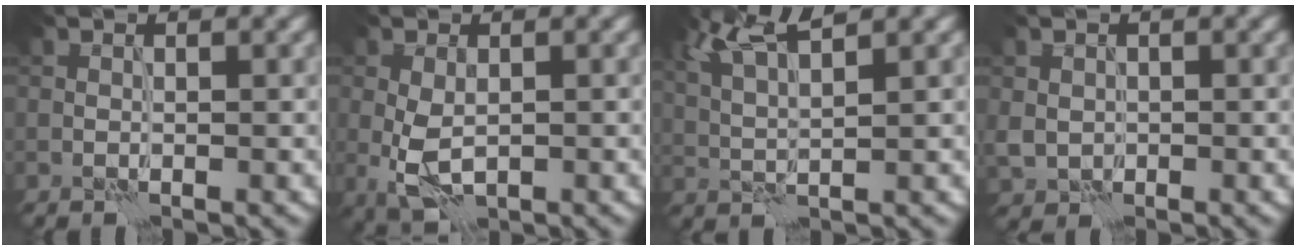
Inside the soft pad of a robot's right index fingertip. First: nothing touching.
{"total": 3.6, "force": [-0.4, 2.1, 2.9], "torque": [-0.066, -0.009, -0.002]}
{"total": 5.2, "force": [3.2, 1.0, 3.9], "torque": [-0.085, 0.012, 0.061]}
{"total": 1.8, "force": [0.1, 1.7, 0.6], "torque": [-0.017, -0.003, 0.003]}